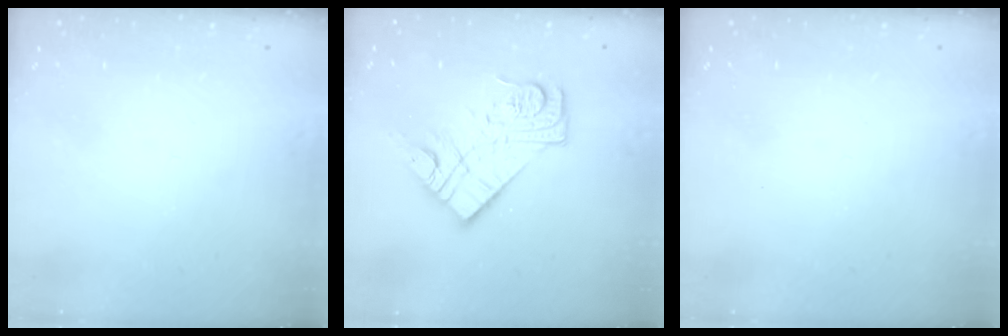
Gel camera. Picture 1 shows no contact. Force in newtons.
{"total": 14.6, "press": 14.5, "slide": 0.8}
{"total": 0.0}